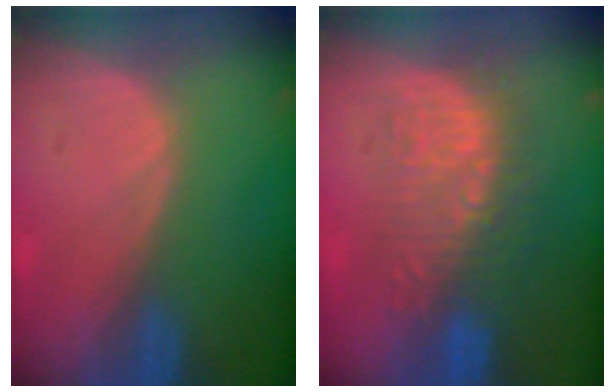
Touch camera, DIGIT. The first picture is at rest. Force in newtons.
{"total": 8.7, "press": 8.4, "slide": 2.5}